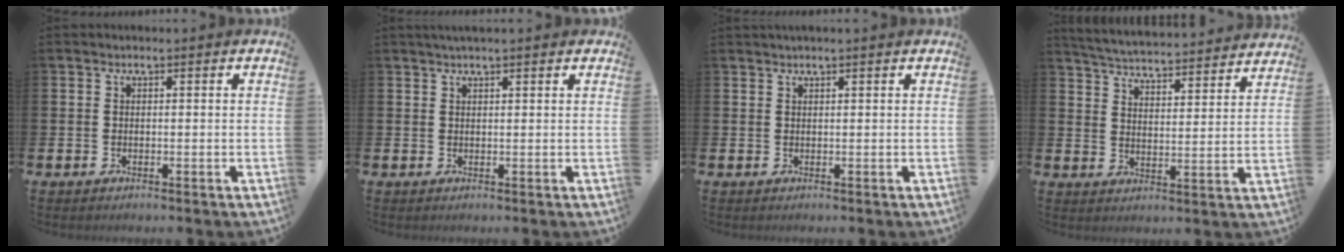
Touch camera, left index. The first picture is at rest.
{"total": 1.4, "force": [1.2, 0.0, 0.7], "torque": [-0.003, -0.001, 0.020]}
{"total": 0.7, "force": [0.7, -0.1, 0.3], "torque": [-0.001, -0.001, 0.011]}
{"total": 5.1, "force": [5.1, 0.3, 0.4], "torque": [-0.031, -0.045, 0.086]}